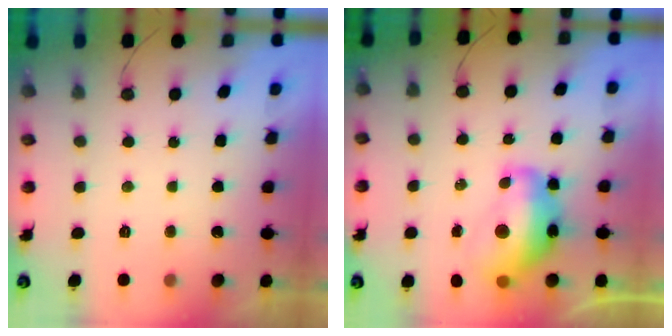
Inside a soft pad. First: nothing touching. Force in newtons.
{"total": 14.7, "press": 14.6, "slide": 1.4}